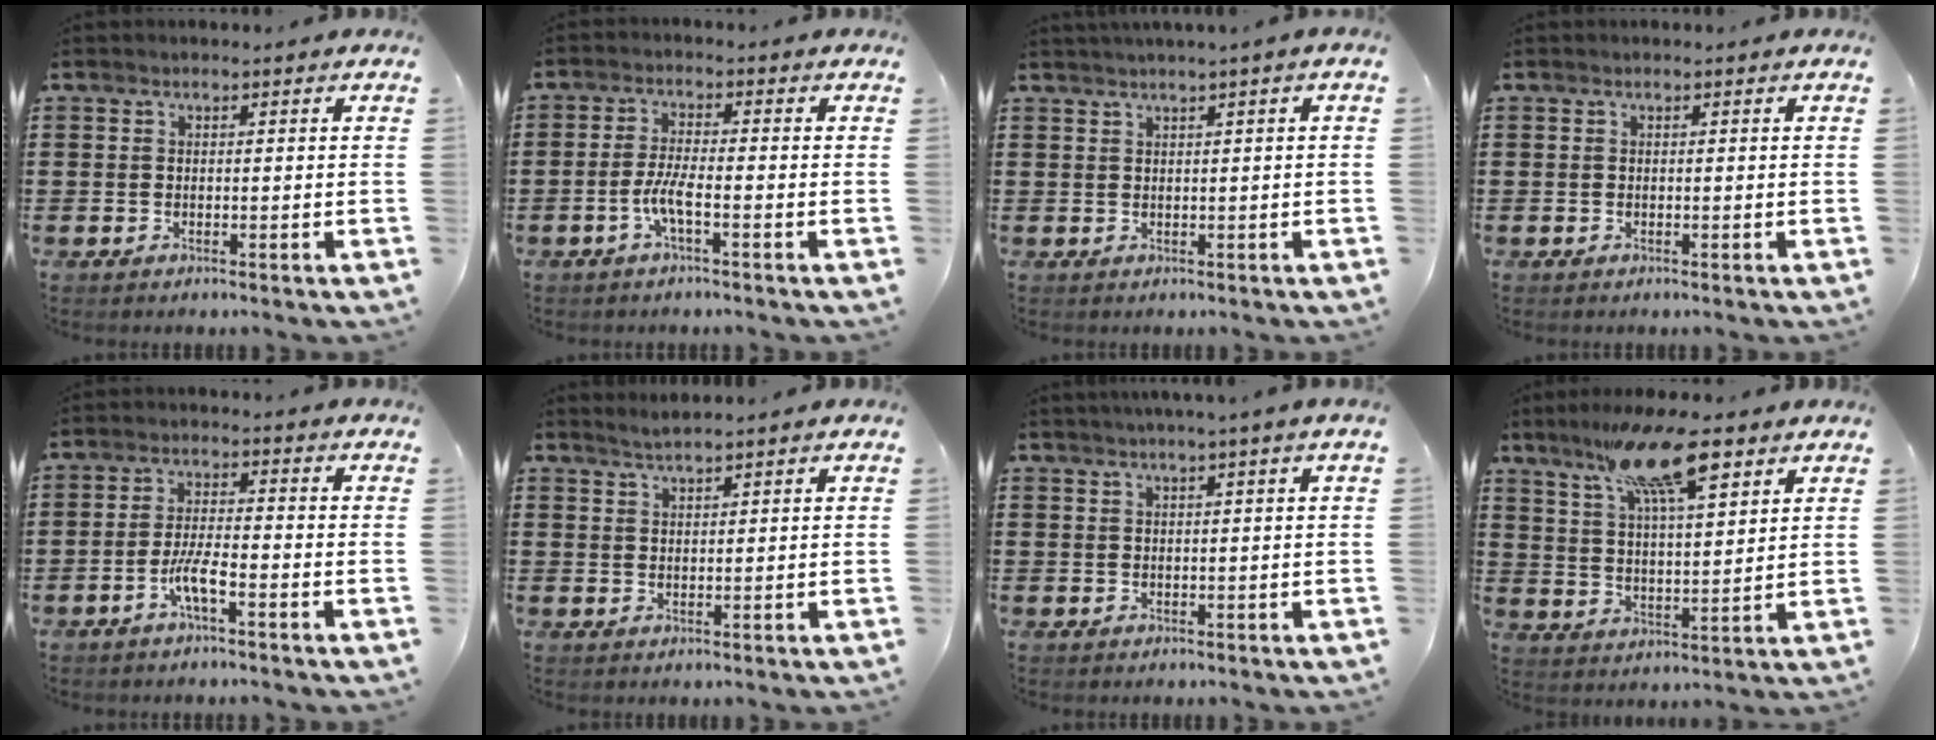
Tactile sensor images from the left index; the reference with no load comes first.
{"total": 4.4, "force": [-1.9, 0.7, 3.9], "torque": [-0.086, -0.005, -0.041]}
{"total": 1.1, "force": [0.6, -0.5, 0.7], "torque": [-0.011, -0.004, 0.012]}
{"total": 0.0}
{"total": 4.8, "force": [-2.3, 0.8, 4.2], "torque": [-0.089, -0.003, -0.047]}
{"total": 1.5, "force": [1.4, -0.3, 0.3], "torque": [-0.008, 0.002, 0.027]}
{"total": 1.6, "force": [0.9, -0.6, 1.2], "torque": [-0.022, -0.005, 0.016]}
{"total": 14.7, "force": [9.5, 3.9, 10.5], "torque": [-0.199, -0.018, 0.160]}